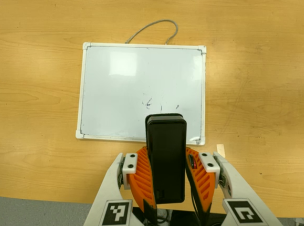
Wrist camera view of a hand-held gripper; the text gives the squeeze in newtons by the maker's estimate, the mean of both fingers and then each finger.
{"total": 6.6, "left": 5.9, "right": 7.3}